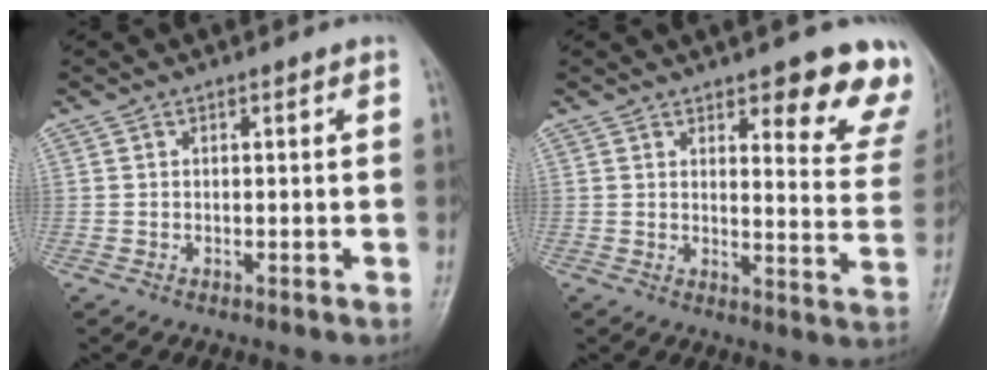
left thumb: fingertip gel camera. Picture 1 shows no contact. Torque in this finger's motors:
{"motor_torque": [0.40, 0.23, 0.40, -0.13, 0.09]}